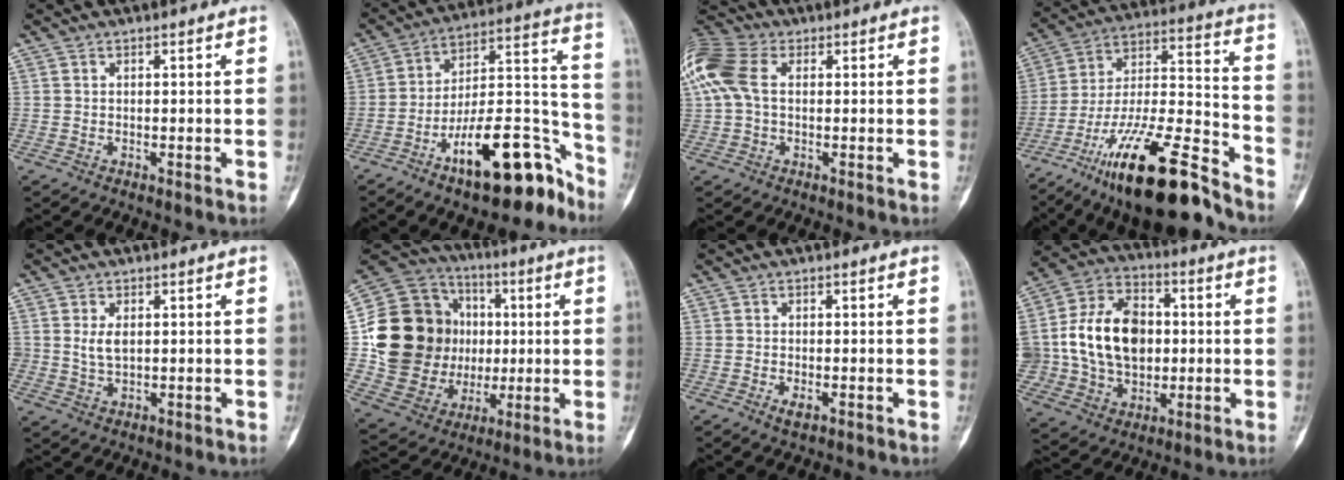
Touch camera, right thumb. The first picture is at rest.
{"total": 19.5, "force": [-12.4, 7.0, 13.4], "torque": [-0.164, 0.117, -0.202]}
{"total": 12.7, "force": [2.3, 8.4, 9.2], "torque": [-0.234, 0.030, 0.039]}
{"total": 24.9, "force": [-17.7, 6.1, 16.5], "torque": [-0.271, 0.084, -0.304]}
{"total": 3.4, "force": [0.7, 2.1, 2.7], "torque": [-0.045, -0.006, 0.020]}
{"total": 25.1, "force": [1.5, 20.8, 14.1], "torque": [-0.224, 0.032, 0.048]}
{"total": 1.8, "force": [-0.7, 0.8, 1.4], "torque": [-0.026, -0.001, -0.013]}
{"total": 19.7, "force": [1.0, 14.6, 13.2], "torque": [-0.210, 0.022, 0.029]}